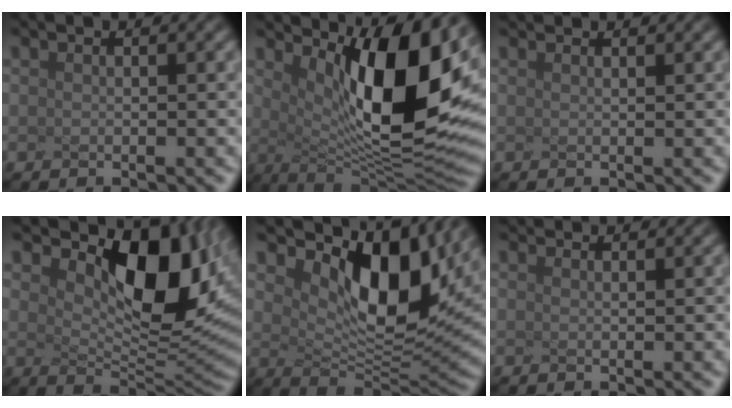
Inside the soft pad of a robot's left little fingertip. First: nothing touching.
{"total": 10.4, "force": [2.9, 3.1, 9.5], "torque": [-0.153, -0.014, 0.078]}
{"total": 1.7, "force": [1.5, 0.6, 0.7], "torque": [-0.003, 0.021, 0.008]}
{"total": 7.7, "force": [2.5, 3.7, 6.2], "torque": [-0.112, -0.015, 0.067]}
{"total": 8.2, "force": [2.9, 4.1, 6.4], "torque": [-0.124, -0.019, 0.080]}
{"total": 2.5, "force": [2.1, 0.8, 1.0], "torque": [-0.009, 0.029, 0.017]}